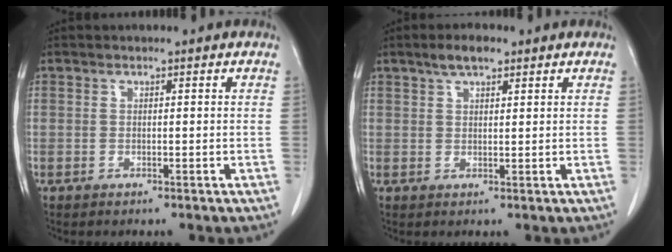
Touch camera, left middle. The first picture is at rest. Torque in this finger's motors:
{"motor_torque": [0.68, -0.48, 0.01, 0.00]}